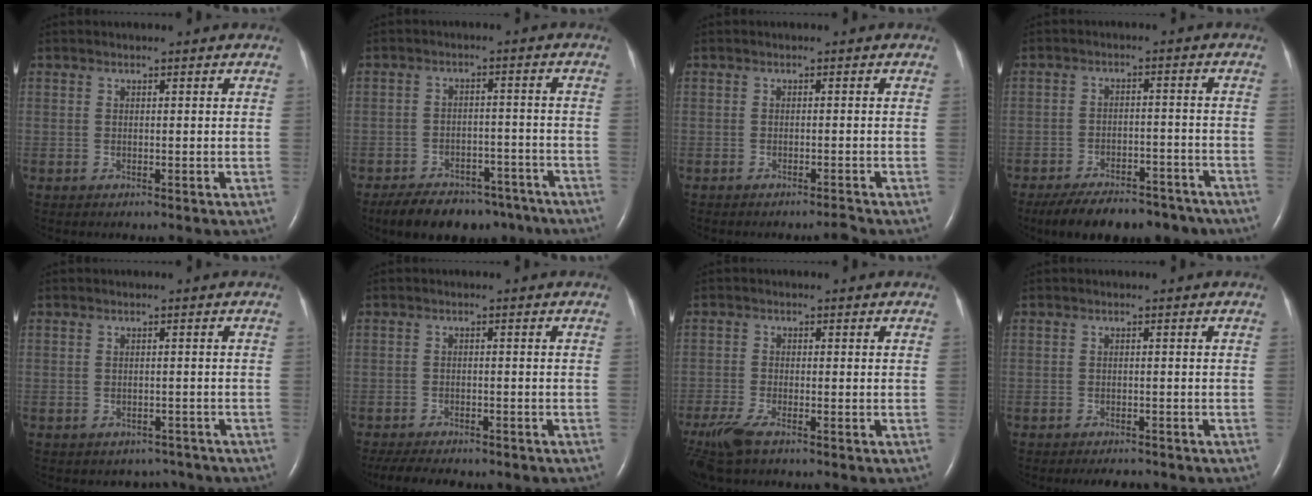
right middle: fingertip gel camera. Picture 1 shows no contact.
{"total": 13.3, "force": [-10.4, 6.5, 5.0], "torque": [-0.078, 0.009, -0.142]}
{"total": 1.2, "force": [-1.1, -0.4, 0.1], "torque": [-0.004, -0.004, -0.015]}
{"total": 14.1, "force": [-11.4, 5.7, 5.9], "torque": [-0.097, 0.003, -0.160]}
{"total": 3.5, "force": [-3.0, 1.8, -0.3], "torque": [0.007, 0.013, -0.036]}
{"total": 9.0, "force": [-7.6, 2.4, 4.0], "torque": [-0.067, -0.005, -0.104]}
{"total": 6.4, "force": [-4.5, 1.4, 4.3], "torque": [-0.096, -0.019, -0.085]}
{"total": 3.0, "force": [-2.7, 0.8, 1.0], "torque": [-0.015, -0.006, -0.035]}